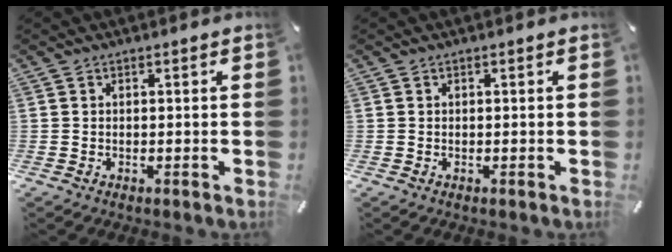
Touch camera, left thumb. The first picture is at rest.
{"total": 0.0}